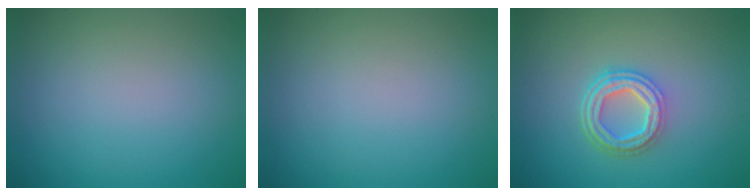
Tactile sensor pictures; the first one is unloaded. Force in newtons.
{"total": 0.0}
{"total": 4.4, "press": 3.4, "slide": 2.9}